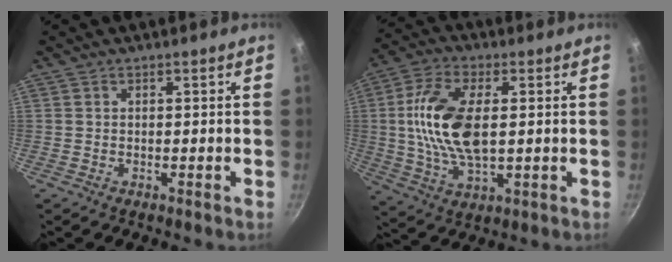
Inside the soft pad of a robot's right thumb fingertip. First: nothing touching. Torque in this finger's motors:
{"motor_torque": [1.87, 2.33, 1.84, -0.43, 0.46]}